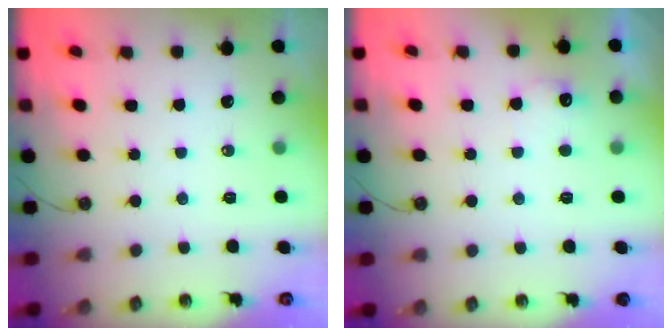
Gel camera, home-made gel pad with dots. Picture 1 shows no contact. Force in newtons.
{"total": 5.8, "press": 5.7, "slide": 1.1}